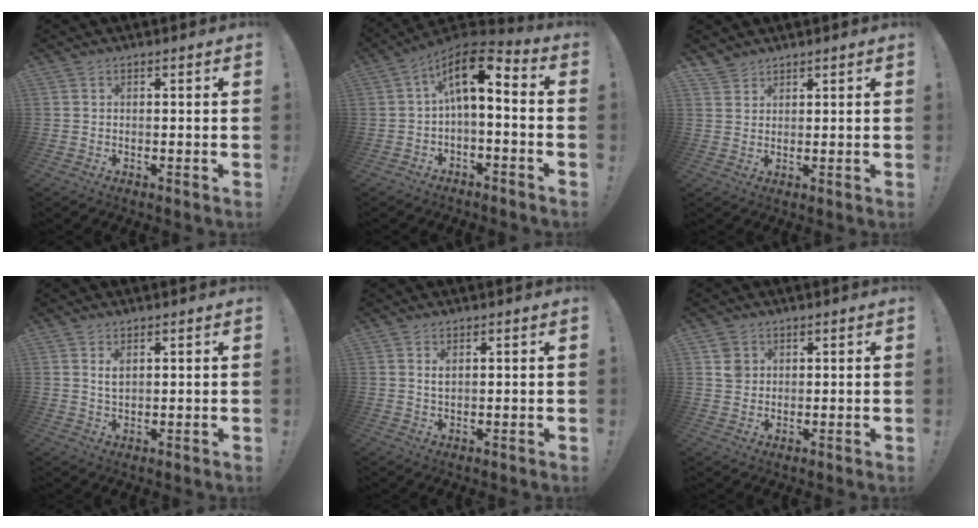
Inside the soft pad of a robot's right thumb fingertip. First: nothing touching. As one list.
[{"total": 10.6, "force": [1.6, 4.3, 9.5], "torque": [-0.169, -0.002, 0.024]}, {"total": 2.9, "force": [2.6, 1.2, 0.2], "torque": [0.003, -0.019, 0.049]}, {"total": 2.7, "force": [1.2, 1.5, 1.9], "torque": [-0.028, -0.003, 0.019]}, {"total": 1.7, "force": [0.8, 0.9, 1.2], "torque": [-0.020, -0.001, 0.013]}, {"total": 3.7, "force": [1.6, 3.2, 1.0], "torque": [-0.002, -0.005, 0.030]}]